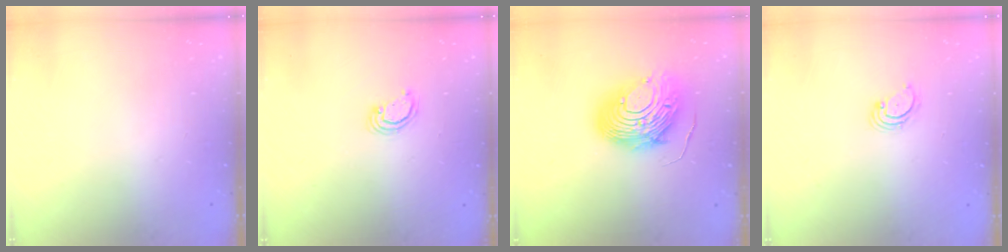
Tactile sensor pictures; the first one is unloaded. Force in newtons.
{"total": 2.3, "press": 2.3, "slide": 0.3}
{"total": 13.5, "press": 13.4, "slide": 0.8}
{"total": 2.7, "press": 2.7, "slide": 0.3}